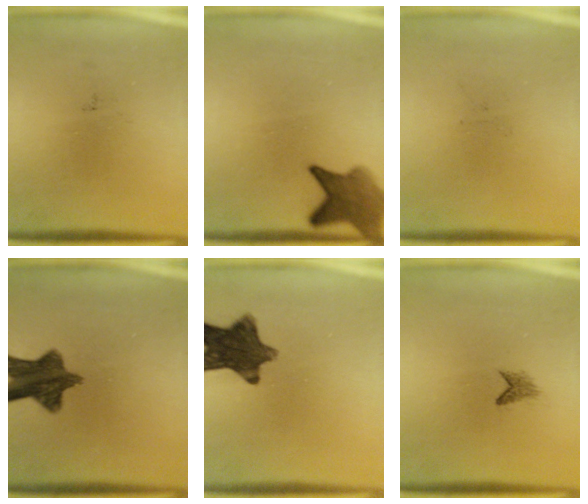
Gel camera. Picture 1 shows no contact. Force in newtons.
{"total": 6.6}
{"total": 0.0}
{"total": 10.3}
{"total": 11.2}
{"total": 1.2}